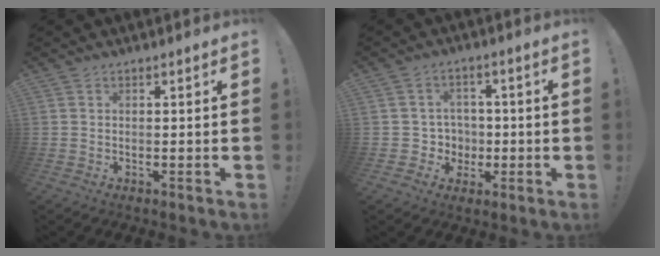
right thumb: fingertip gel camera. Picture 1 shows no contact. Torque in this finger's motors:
{"motor_torque": [0.26, -0.24, -0.08, 0.13, 0.03]}